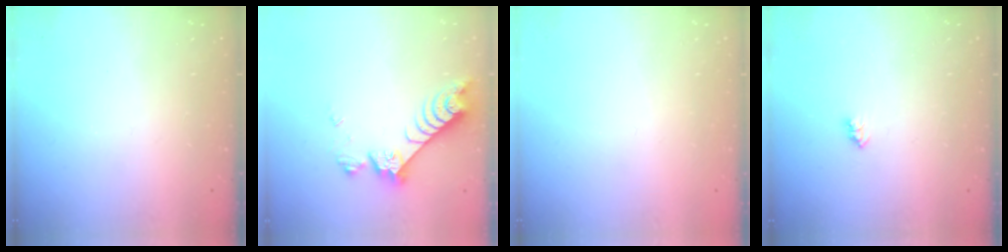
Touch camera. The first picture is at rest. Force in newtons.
{"total": 8.2, "press": 8.1, "slide": 0.6}
{"total": 0.0}
{"total": 2.3, "press": 2.2, "slide": 0.4}